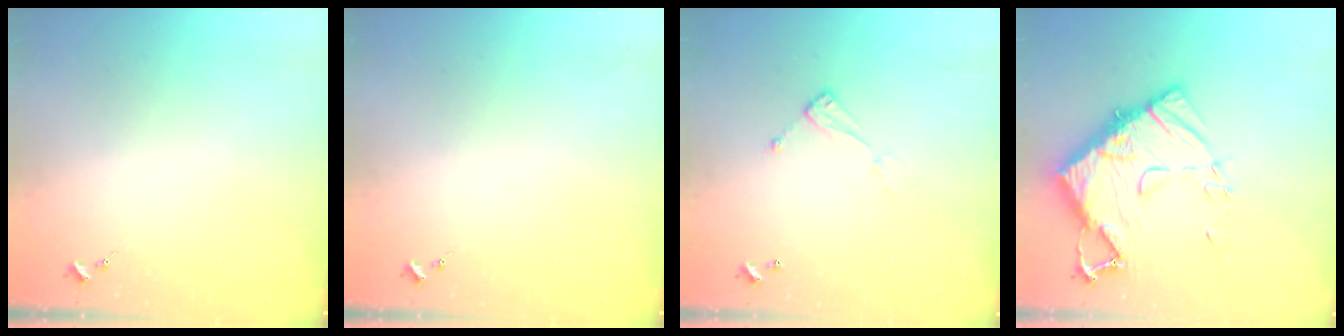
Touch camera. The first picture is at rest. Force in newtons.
{"total": 0.0}
{"total": 7.1, "press": 7.1, "slide": 0.3}
{"total": 18.3, "press": 18.2, "slide": 2.1}